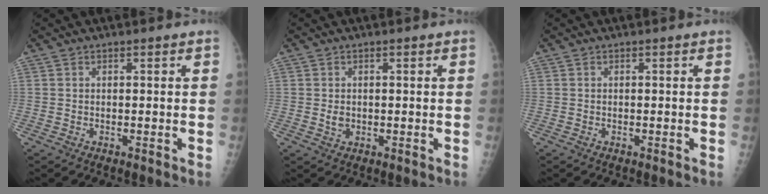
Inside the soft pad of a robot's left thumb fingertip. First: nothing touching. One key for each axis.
{"total": 1.6, "fx": 0.0, "fy": 1.3, "fz": 0.9, "tx": -0.012, "ty": -0.001, "tz": 0.005}
{"total": 0.0}